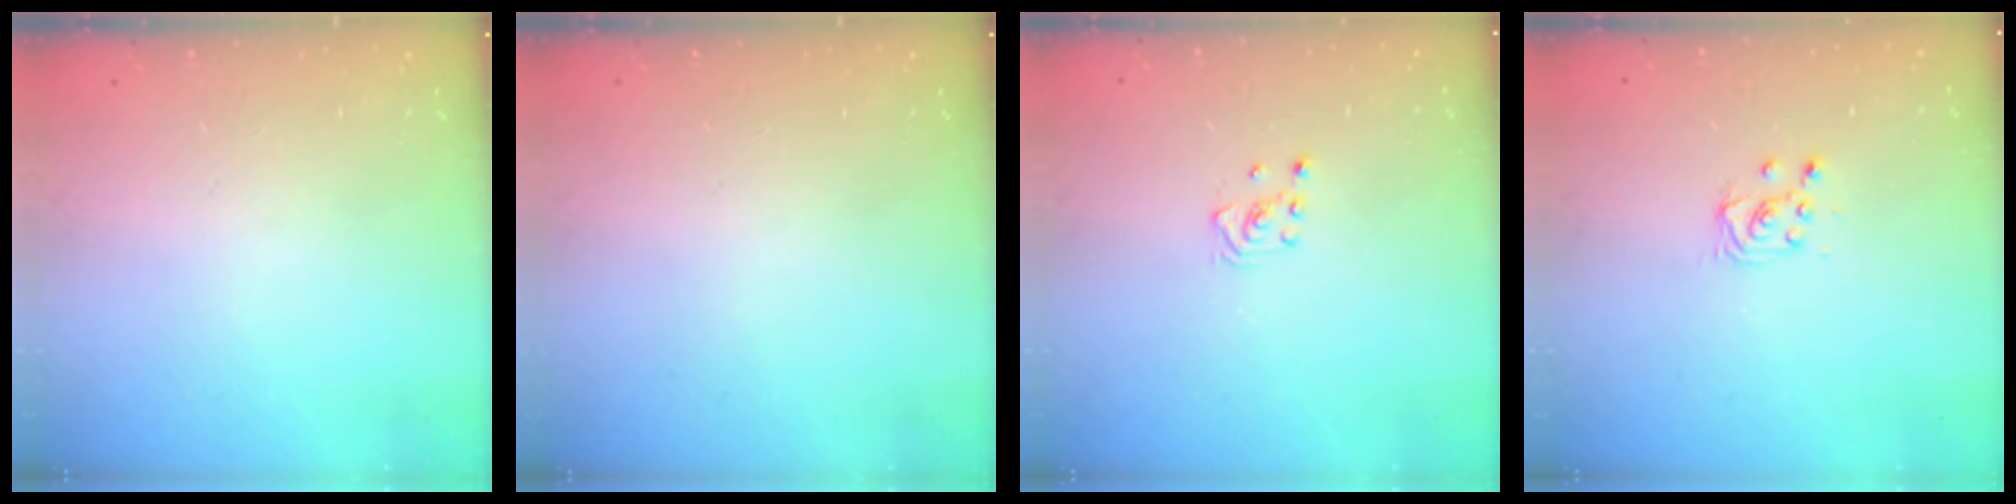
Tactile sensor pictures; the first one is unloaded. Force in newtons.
{"total": 0.0}
{"total": 2.8, "press": 2.6, "slide": 1.1}
{"total": 4.6, "press": 4.6, "slide": 0.5}